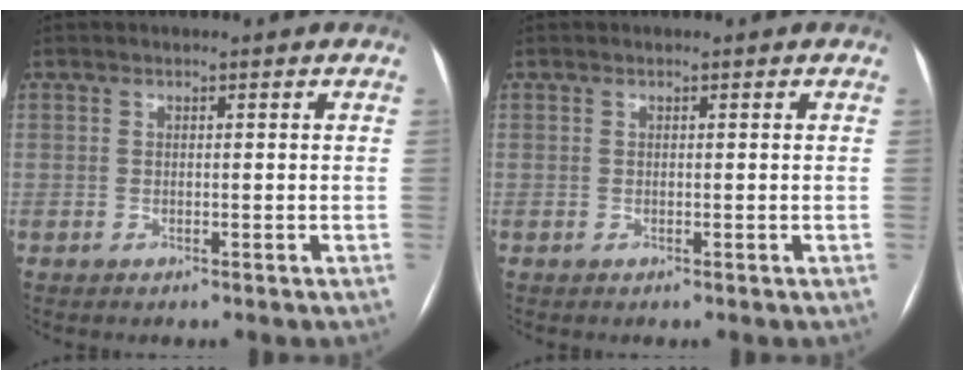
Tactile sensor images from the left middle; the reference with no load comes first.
{"total": 0.0}